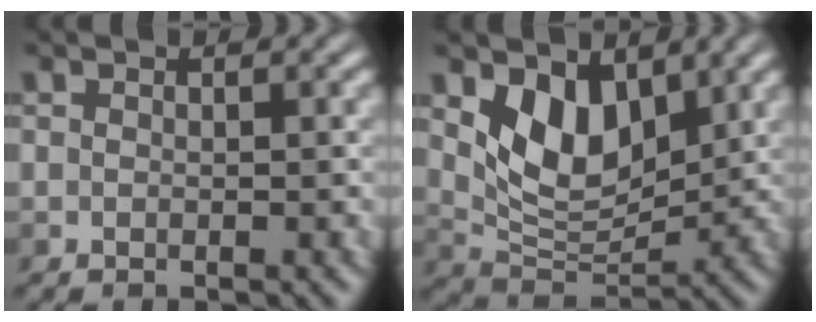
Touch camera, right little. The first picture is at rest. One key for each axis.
{"total": 5.2, "fx": 2.3, "fy": 3.1, "fz": 3.4, "tx": -0.069, "ty": -0.015, "tz": 0.039}